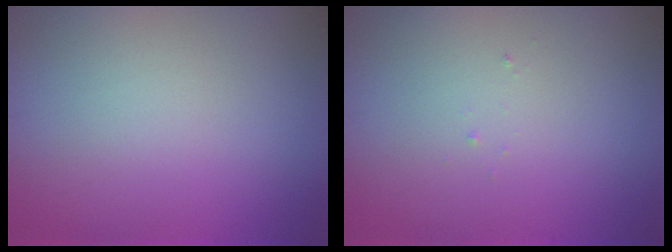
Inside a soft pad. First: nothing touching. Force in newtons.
{"total": 0.0}